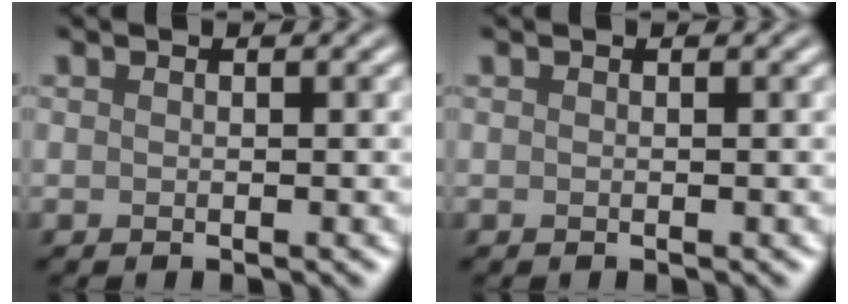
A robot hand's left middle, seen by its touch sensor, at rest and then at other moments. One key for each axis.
{"total": 0.0}